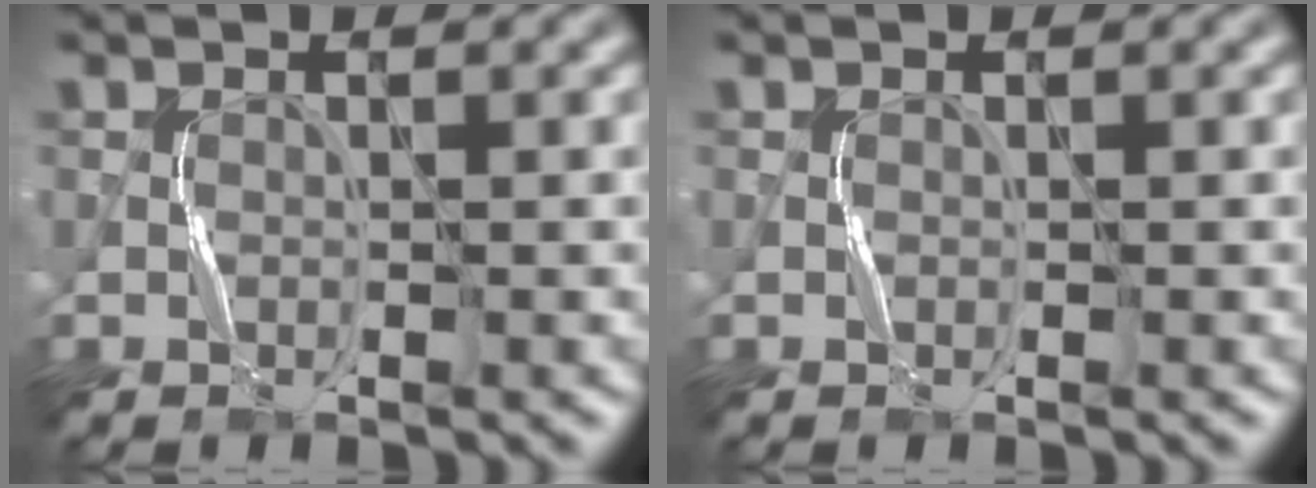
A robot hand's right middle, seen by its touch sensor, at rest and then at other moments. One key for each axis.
{"total": 0.0}